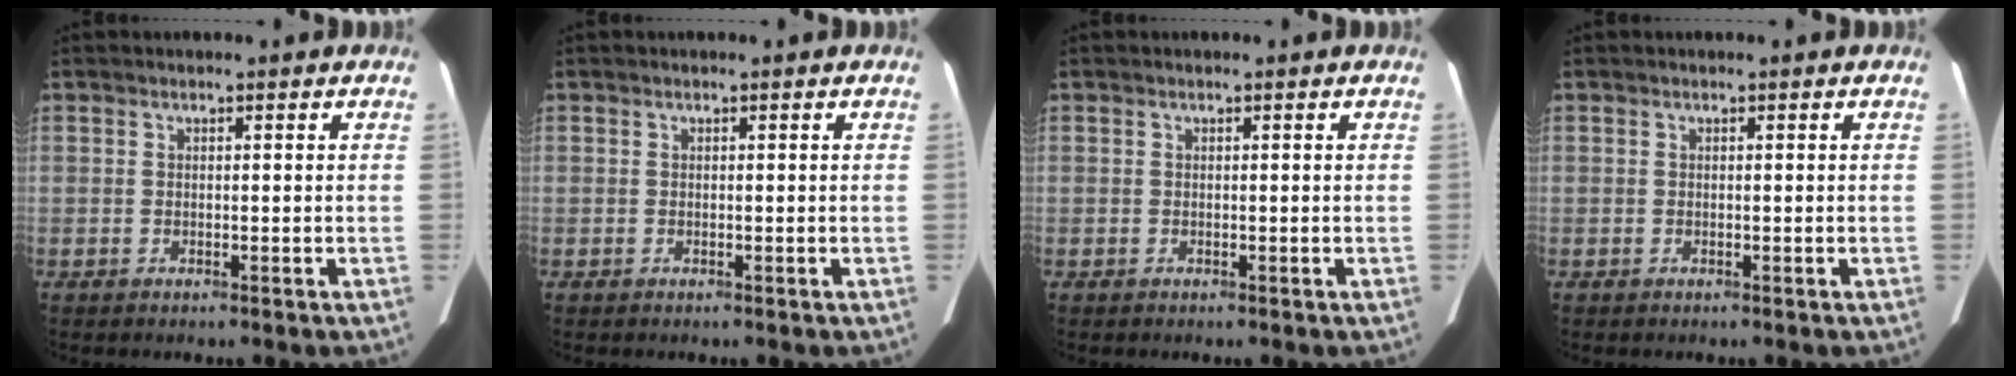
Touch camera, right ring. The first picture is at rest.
{"total": 0.0}
{"total": 0.0}
{"total": 0.0}